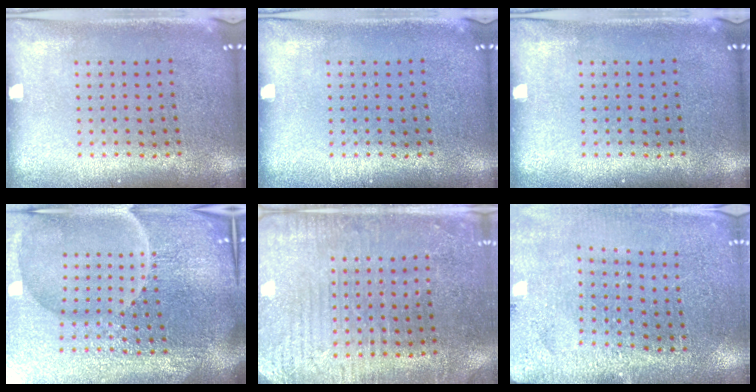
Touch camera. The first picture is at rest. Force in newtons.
{"total": 0.0}
{"total": 0.0}
{"total": 6.5, "press": 5.8, "slide": 2.9}
{"total": 3.0, "press": 2.9, "slide": 0.7}
{"total": 2.9, "press": 2.9, "slide": 0.2}